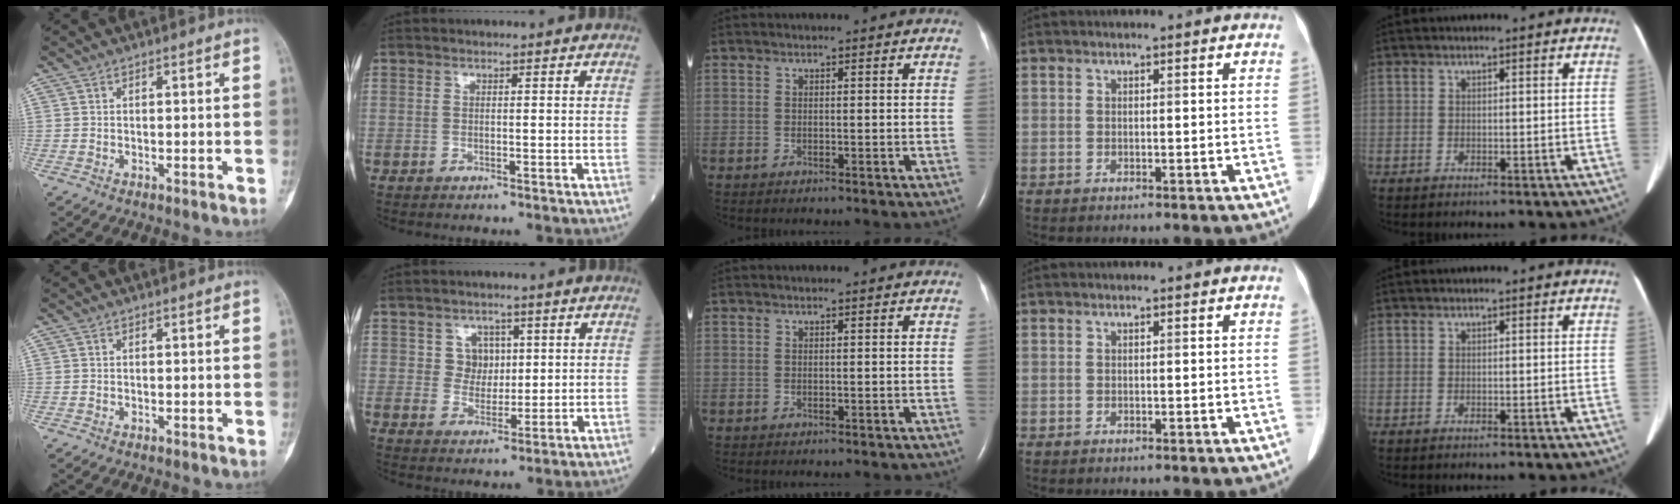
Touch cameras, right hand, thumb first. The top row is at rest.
{"index": {"total": 4.0, "force": [1.3, 3.6, 1.1], "torque": [-0.014, 0.006, 0.022]}, "middle": {"total": 0.5, "force": [-0.4, 0.2, 0.2], "torque": [-0.005, -0.001, -0.003]}}